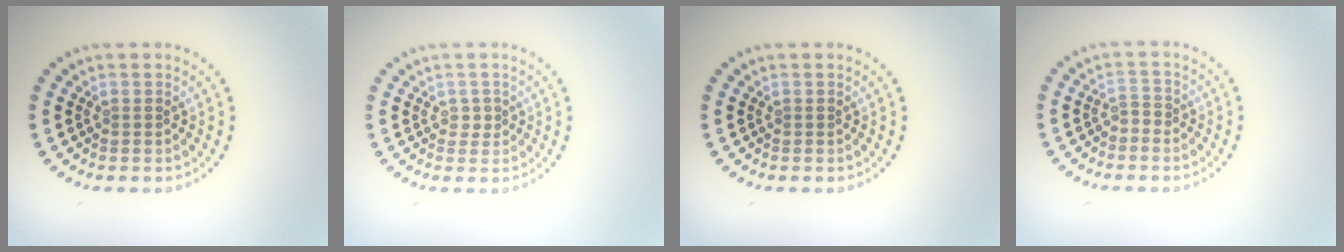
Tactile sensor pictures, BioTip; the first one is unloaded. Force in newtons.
{"total": 0.8, "press": 0.7, "slide": 0.3}
{"total": 0.0}
{"total": 0.9, "press": 0.7, "slide": 0.6}